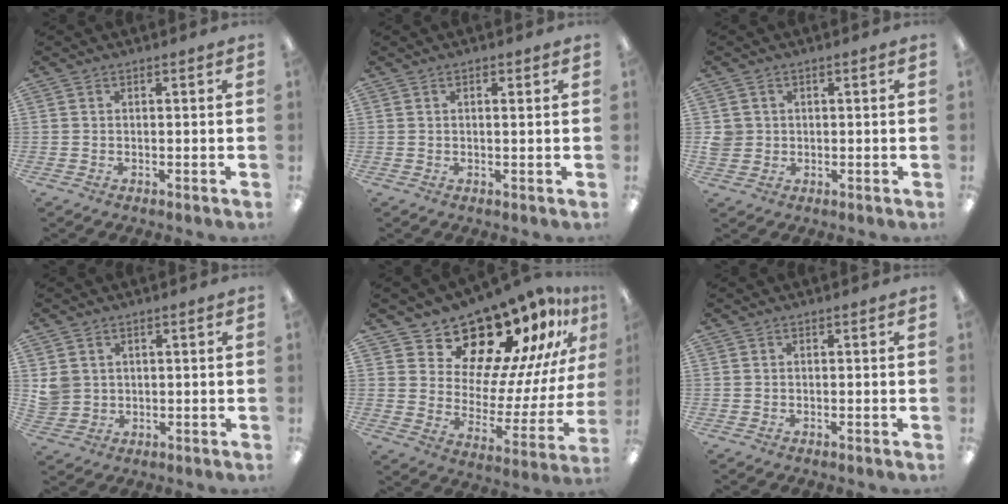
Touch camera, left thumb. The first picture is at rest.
{"total": 1.1, "force": [0.5, 0.2, 1.0], "torque": [-0.014, -0.004, 0.006]}
{"total": 3.2, "force": [0.4, 3.0, 0.7], "torque": [-0.019, 0.006, 0.008]}
{"total": 3.8, "force": [1.4, 3.4, 0.5], "torque": [-0.012, 0.004, 0.027]}
{"total": 18.6, "force": [16.3, 6.7, 5.9], "torque": [-0.089, -0.143, 0.280]}
{"total": 0.0}